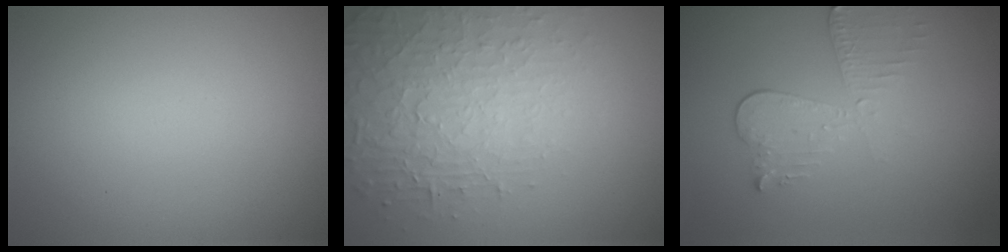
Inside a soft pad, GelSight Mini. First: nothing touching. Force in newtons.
{"total": 3.8, "press": 3.6, "slide": 1.2}
{"total": 3.1, "press": 2.7, "slide": 1.6}